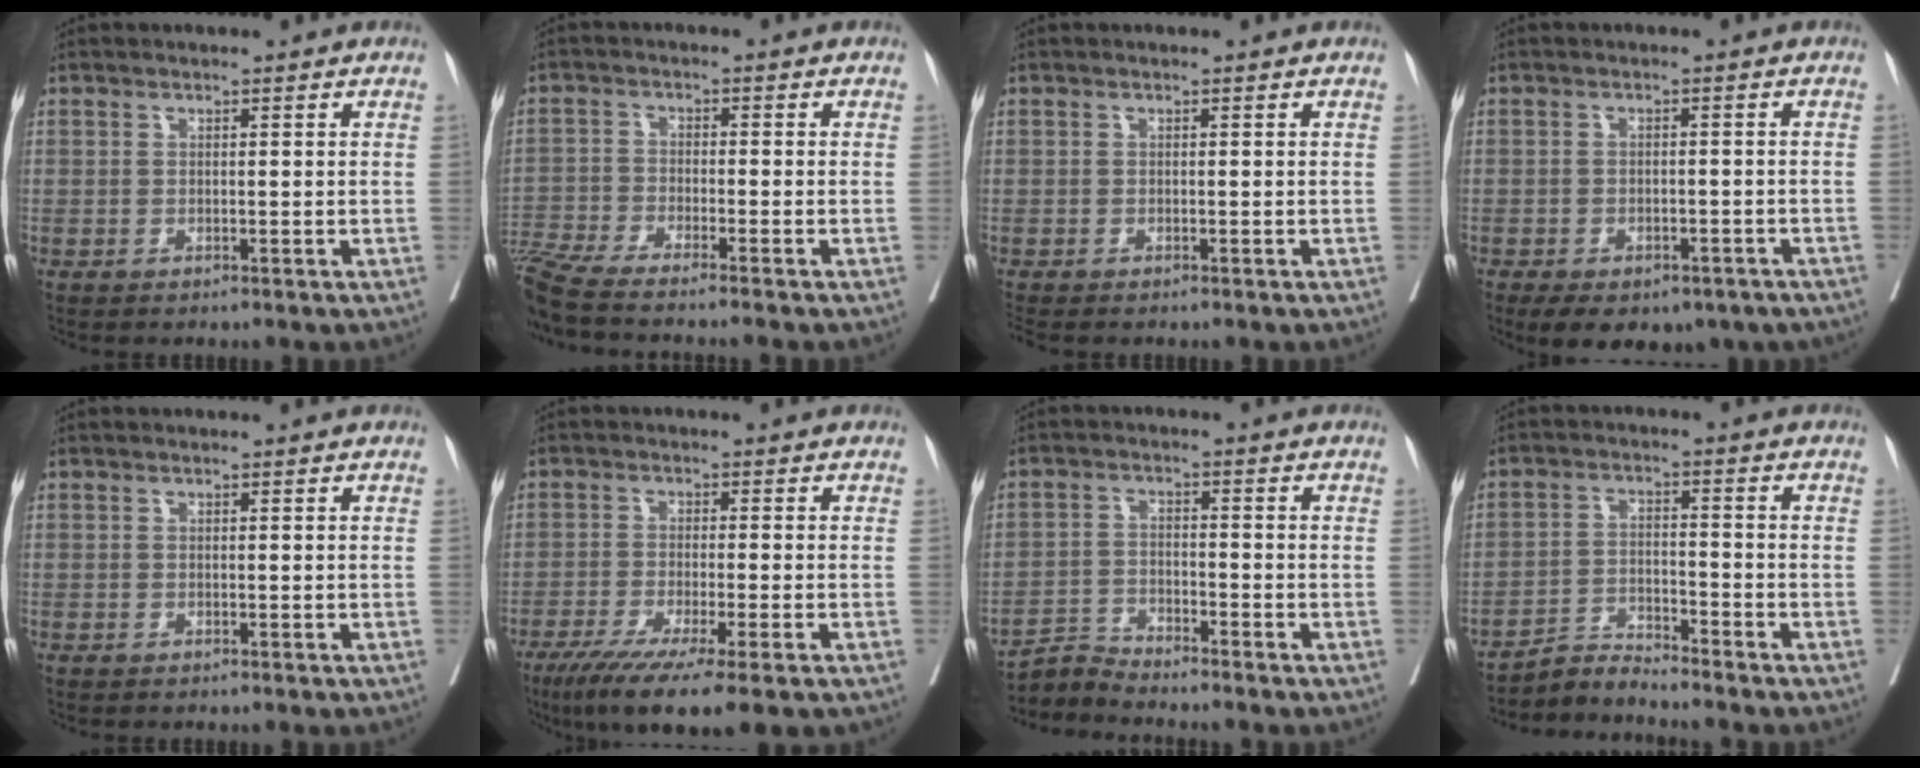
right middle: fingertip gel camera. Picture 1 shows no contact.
{"total": 13.3, "force": [-11.6, -1.1, 6.5], "torque": [-0.100, -0.029, -0.193]}
{"total": 0.7, "force": [-0.7, 0.1, 0.1], "torque": [-0.007, -0.004, -0.017]}
{"total": 14.5, "force": [-10.0, 7.3, 7.4], "torque": [-0.145, -0.011, -0.120]}
{"total": 0.0}
{"total": 11.8, "force": [-7.7, 0.7, 8.9], "torque": [-0.139, -0.031, -0.122]}
{"total": 3.9, "force": [-3.7, -0.9, -0.9], "torque": [0.016, -0.013, -0.071]}
{"total": 4.3, "force": [-4.2, -0.9, -0.6], "torque": [0.007, -0.011, -0.077]}